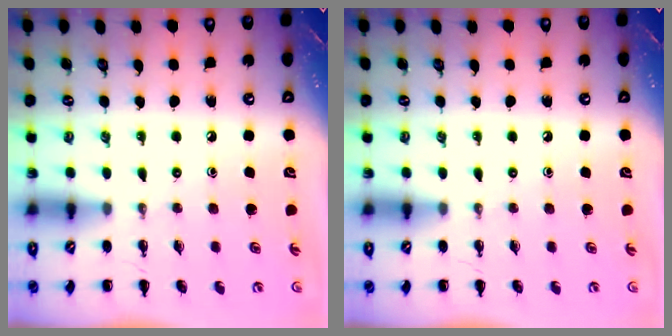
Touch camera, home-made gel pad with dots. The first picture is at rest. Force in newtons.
{"total": 0.0}